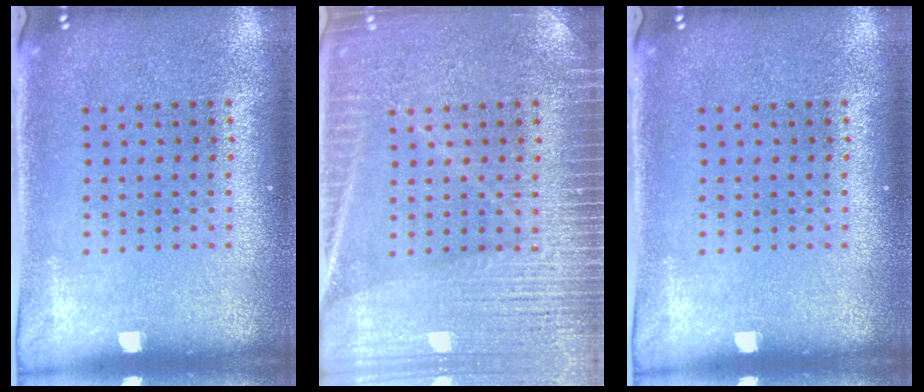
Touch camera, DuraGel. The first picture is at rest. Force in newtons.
{"total": 4.9, "press": 4.9, "slide": 0.7}
{"total": 0.0}